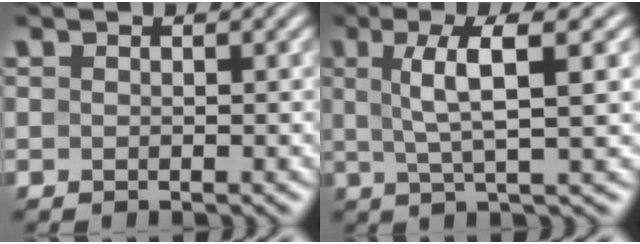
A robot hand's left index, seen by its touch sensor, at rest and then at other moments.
{"total": 6.5, "force": [1.7, 1.4, 6.1], "torque": [-0.106, 0.011, 0.028]}